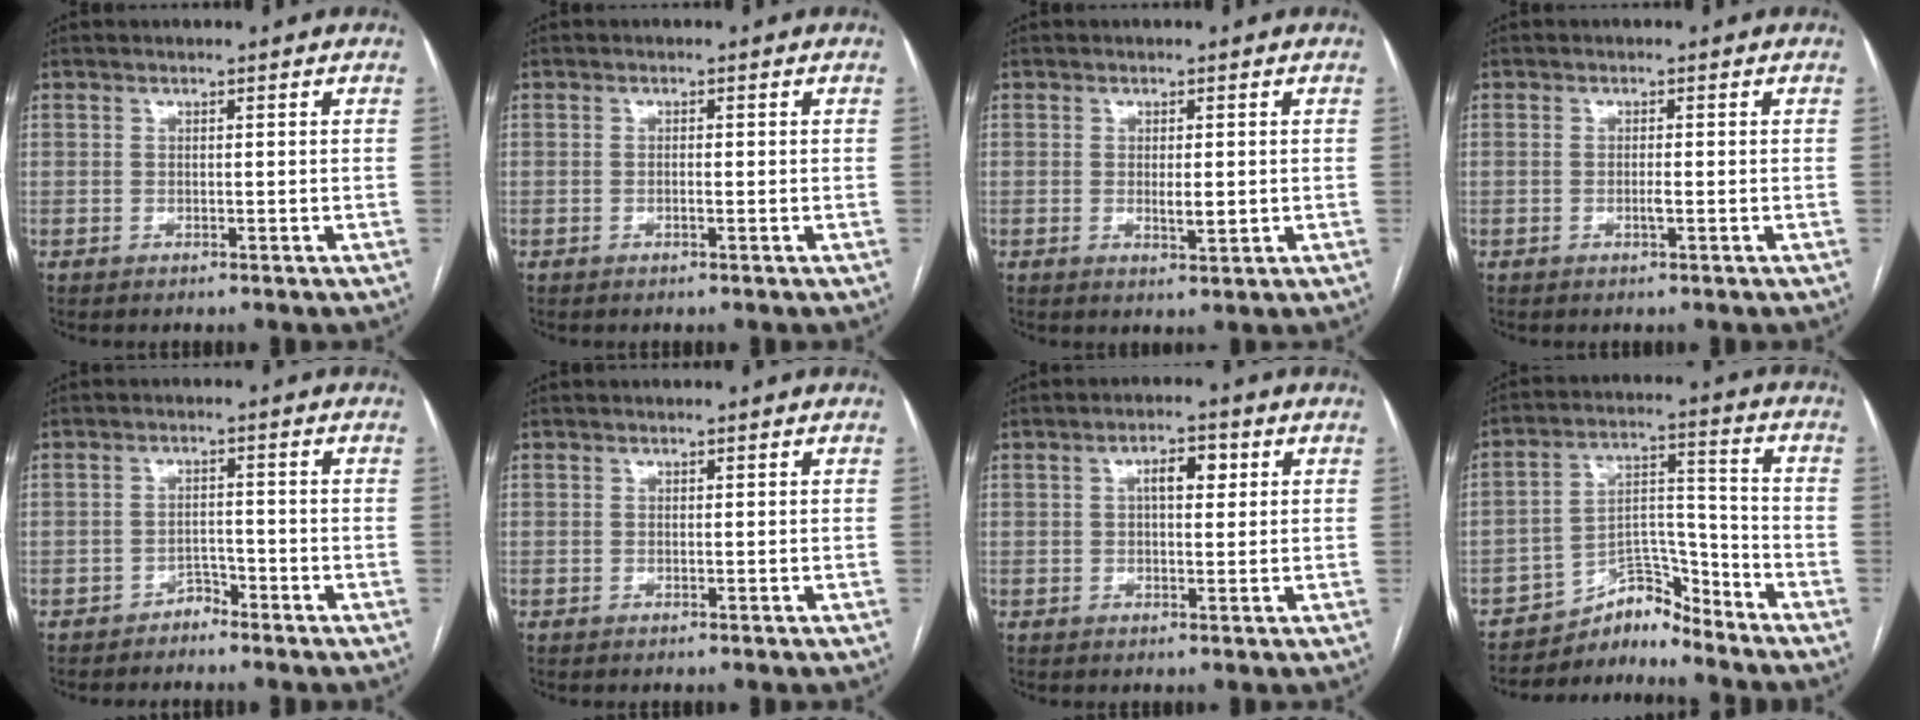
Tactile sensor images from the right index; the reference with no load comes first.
{"total": 0.8, "force": [-0.2, 0.2, 0.7], "torque": [-0.014, 0.000, -0.003]}
{"total": 2.6, "force": [0.0, 0.8, 2.4], "torque": [-0.040, -0.005, 0.002]}
{"total": 1.2, "force": [-0.3, 0.2, 1.1], "torque": [-0.023, -0.001, -0.006]}
{"total": 2.1, "force": [-1.9, 0.9, 0.2], "torque": [0.002, 0.004, -0.031]}
{"total": 0.0}
{"total": 4.2, "force": [1.2, 1.8, 3.6], "torque": [-0.061, 0.013, 0.017]}
{"total": 7.1, "force": [-6.9, 1.4, -0.1], "torque": [0.013, 0.052, -0.120]}